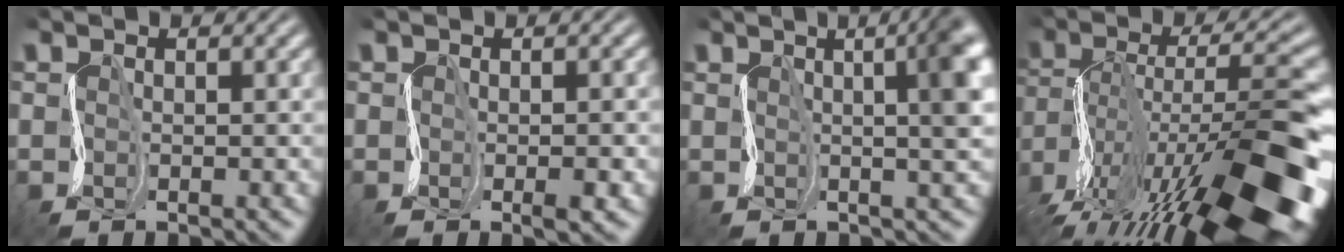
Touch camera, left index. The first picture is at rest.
{"total": 2.8, "force": [-0.5, 0.8, 2.7], "torque": [-0.032, 0.002, -0.005]}
{"total": 8.9, "force": [1.3, 3.5, 8.1], "torque": [-0.047, 0.028, 0.003]}
{"total": 16.3, "force": [-5.9, 6.6, 13.7], "torque": [-0.232, 0.021, -0.095]}